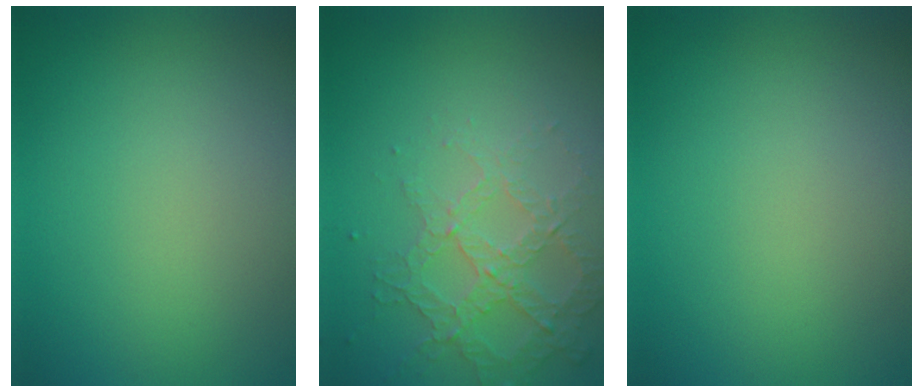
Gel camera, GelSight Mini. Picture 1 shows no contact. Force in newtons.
{"total": 4.2, "press": 3.0, "slide": 2.9}
{"total": 0.0}